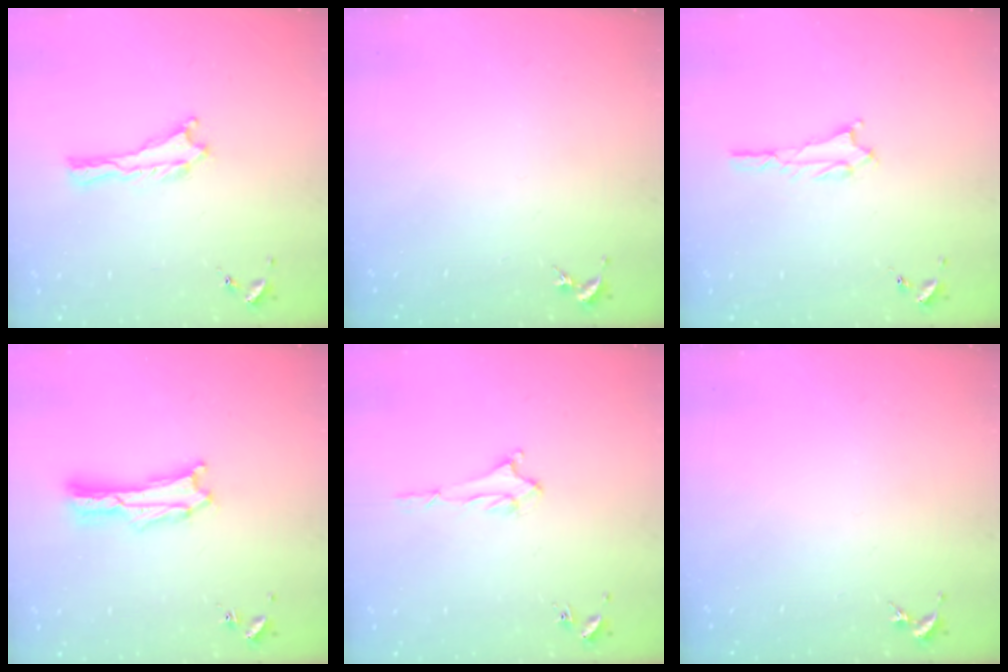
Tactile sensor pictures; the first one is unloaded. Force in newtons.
{"total": 0.0}
{"total": 1.8, "press": 1.8, "slide": 0.2}
{"total": 1.7, "press": 1.7, "slide": 0.3}
{"total": 1.5, "press": 1.5, "slide": 0.2}
{"total": 0.0}